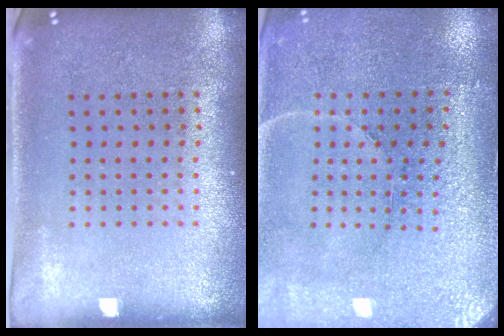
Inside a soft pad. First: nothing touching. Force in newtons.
{"total": 3.2, "press": 3.1, "slide": 0.4}